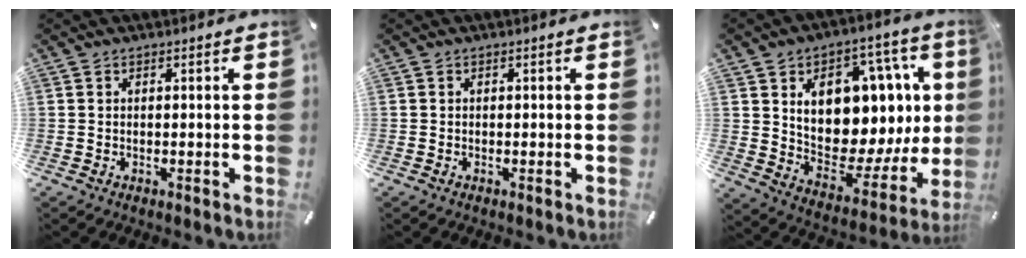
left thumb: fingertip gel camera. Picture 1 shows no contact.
{"total": 0.0}
{"total": 17.3, "force": [4.9, 11.1, 12.4], "torque": [-0.161, -0.058, 0.080]}